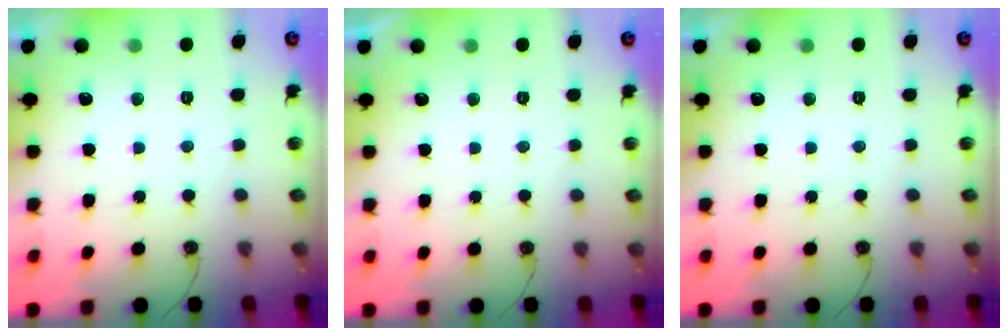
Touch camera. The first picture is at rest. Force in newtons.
{"total": 0.0}
{"total": 0.0}